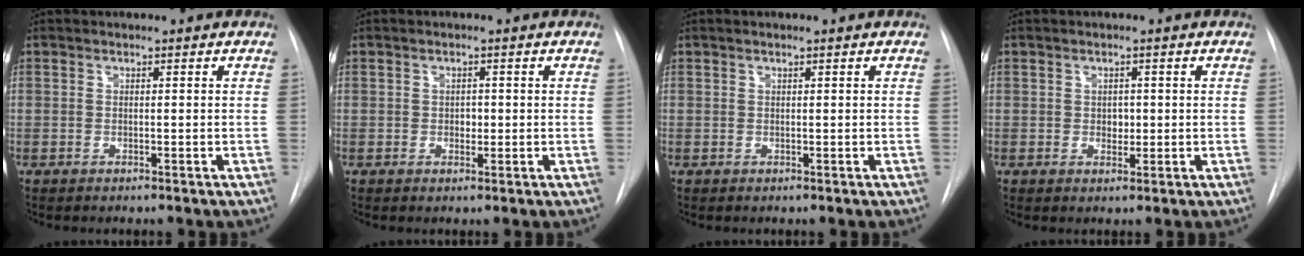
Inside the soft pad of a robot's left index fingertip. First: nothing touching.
{"total": 1.4, "force": [0.0, 1.0, 0.9], "torque": [-0.014, 0.001, 0.002]}
{"total": 0.5, "force": [0.4, -0.1, 0.4], "torque": [-0.011, 0.001, 0.010]}
{"total": 1.7, "force": [0.1, 1.3, 1.1], "torque": [-0.016, -0.001, 0.005]}